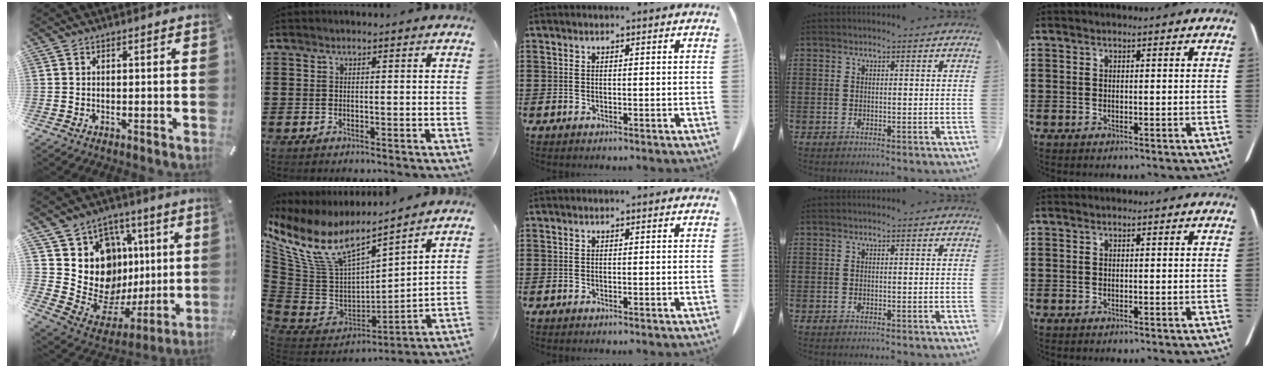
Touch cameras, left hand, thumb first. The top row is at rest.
{"thumb": {"total": 18.0, "force": [2.2, 16.0, 7.9], "torque": [-0.112, -0.046, 0.075]}, "index": {"total": 11.2, "force": [6.7, 5.0, 7.5], "torque": [-0.188, -0.045, 0.116]}}